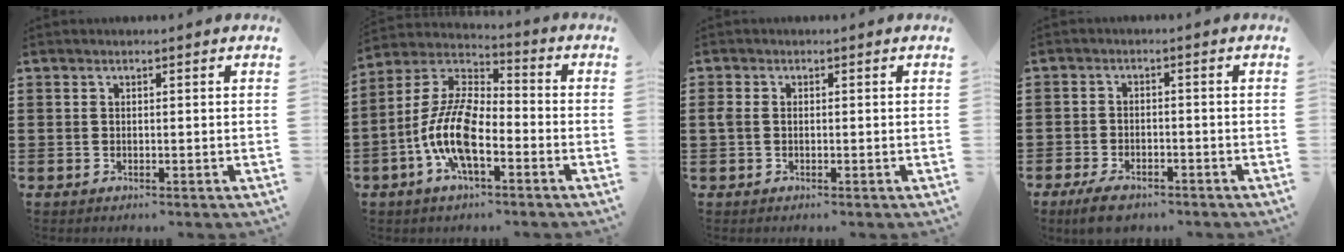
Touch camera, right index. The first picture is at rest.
{"total": 11.2, "force": [-3.9, 4.6, 9.4], "torque": [-0.234, -0.008, -0.082]}
{"total": 1.3, "force": [0.0, 1.0, 0.8], "torque": [-0.026, 0.003, -0.004]}
{"total": 3.6, "force": [-3.0, 1.2, 1.5], "torque": [-0.033, 0.006, -0.061]}